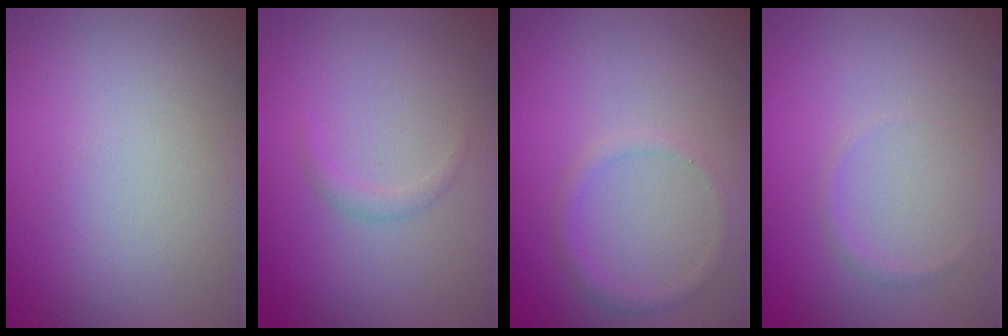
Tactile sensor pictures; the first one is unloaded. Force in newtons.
{"total": 0.8, "press": 0.8, "slide": 0.1}
{"total": 1.1, "press": 1.1, "slide": 0.1}
{"total": 0.6, "press": 0.6, "slide": 0.1}